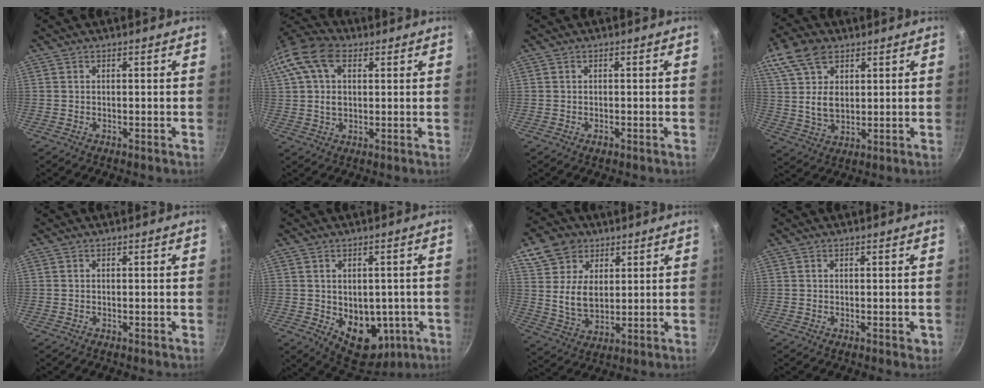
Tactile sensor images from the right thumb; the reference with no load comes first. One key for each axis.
{"total": 16.3, "fx": 5.5, "fy": 10.7, "fz": 11.1, "tx": -0.234, "ty": 0.024, "tz": 0.088}
{"total": 1.0, "fx": -0.4, "fy": 0.6, "fz": 0.6, "tx": -0.008, "ty": 0.001, "tz": -0.008}
{"total": 13.5, "fx": 6.0, "fy": 8.6, "fz": 8.5, "tx": -0.155, "ty": -0.009, "tz": 0.114}
{"total": 0.0}
{"total": 12.2, "fx": -2.1, "fy": 8.6, "fz": 8.4, "tx": -0.074, "ty": -0.014, "tz": -0.007}
{"total": 11.7, "fx": 5.2, "fy": 8.7, "fz": 5.9, "tx": -0.082, "ty": -0.021, "tz": 0.098}
{"total": 1.6, "fx": -0.1, "fy": 0.8, "fz": 1.4, "tx": -0.007, "ty": 0.001, "tz": -0.001}